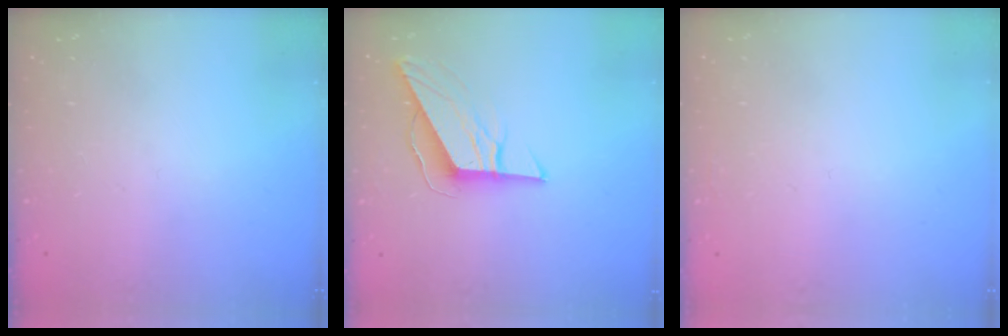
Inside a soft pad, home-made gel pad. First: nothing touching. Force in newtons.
{"total": 9.5, "press": 9.5, "slide": 0.3}
{"total": 0.9, "press": 0.9, "slide": 0.1}